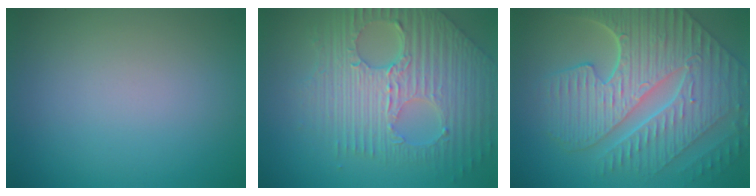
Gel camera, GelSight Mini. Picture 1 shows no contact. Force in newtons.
{"total": 9.0, "press": 6.2, "slide": 6.5}
{"total": 10.2, "press": 6.9, "slide": 7.4}